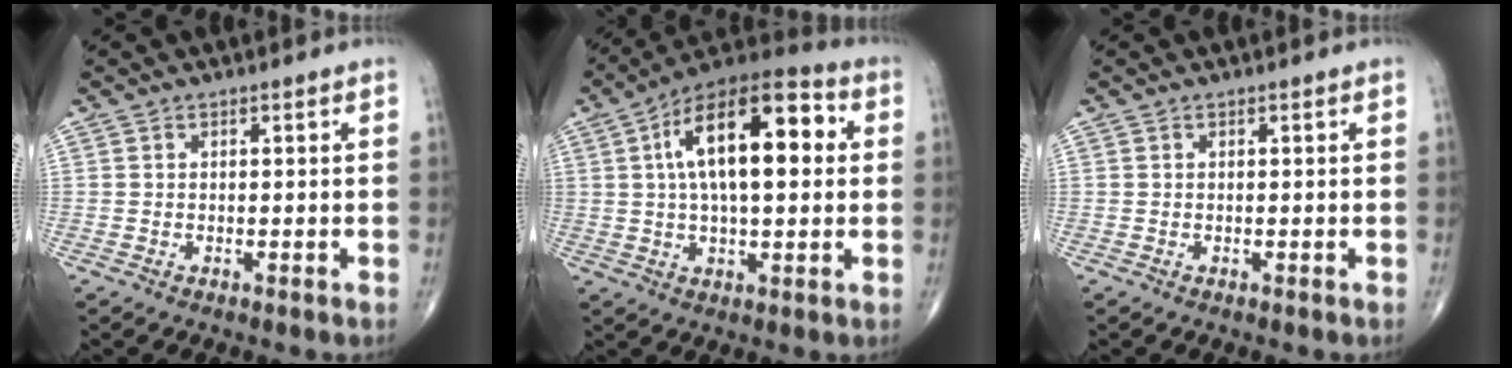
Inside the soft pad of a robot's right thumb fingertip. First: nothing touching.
{"total": 19.8, "force": [3.9, 8.7, 17.3], "torque": [-0.265, 0.024, 0.052]}
{"total": 0.0}